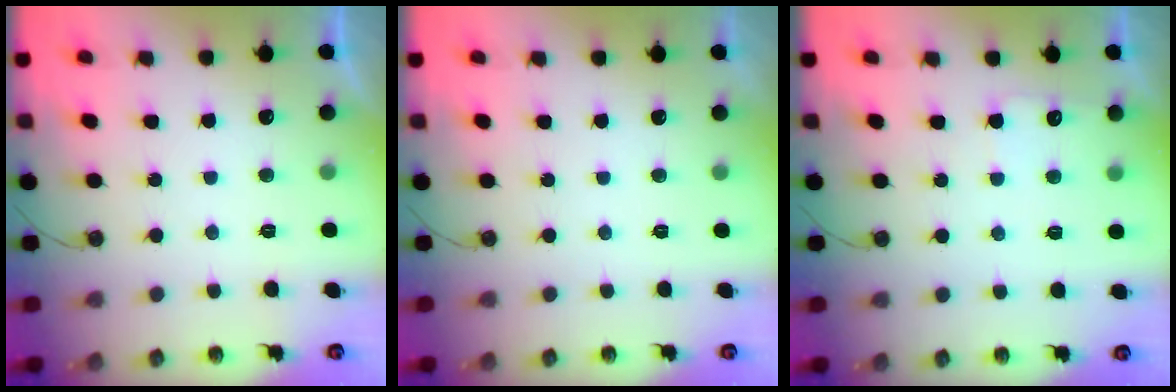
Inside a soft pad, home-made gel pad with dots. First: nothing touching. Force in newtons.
{"total": 0.0}
{"total": 6.0, "press": 5.9, "slide": 0.4}